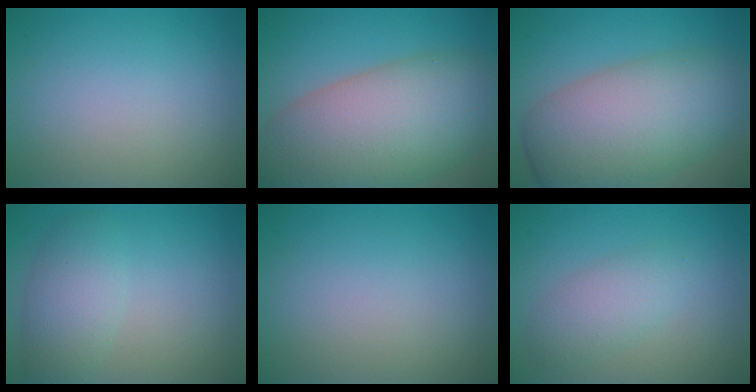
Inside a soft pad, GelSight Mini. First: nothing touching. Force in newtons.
{"total": 13.1, "press": 13.1, "slide": 1.0}
{"total": 10.5, "press": 10.5, "slide": 0.1}
{"total": 3.5, "press": 3.5, "slide": 0.0}
{"total": 0.0}
{"total": 2.9, "press": 2.9, "slide": 0.0}